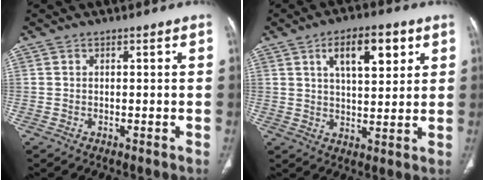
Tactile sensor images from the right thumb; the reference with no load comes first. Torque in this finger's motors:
{"motor_torque": [0.17, 2.90, 1.33, 0.36, 0.08]}